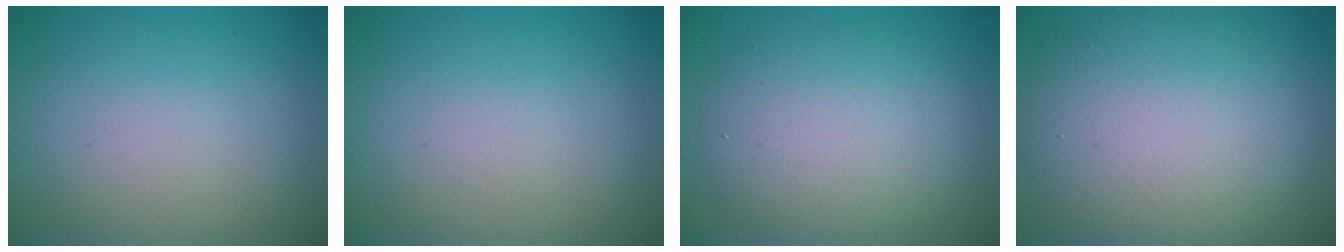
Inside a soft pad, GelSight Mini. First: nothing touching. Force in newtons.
{"total": 0.0}
{"total": 6.2, "press": 6.1, "slide": 0.4}
{"total": 11.3, "press": 11.3, "slide": 0.9}